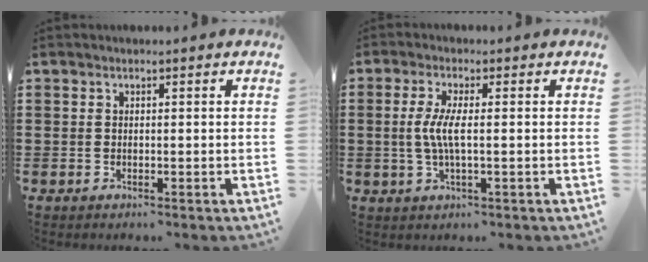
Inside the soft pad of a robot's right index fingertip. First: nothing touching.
{"total": 4.4, "force": [-0.1, 0.8, 4.4], "torque": [-0.102, -0.009, -0.012]}